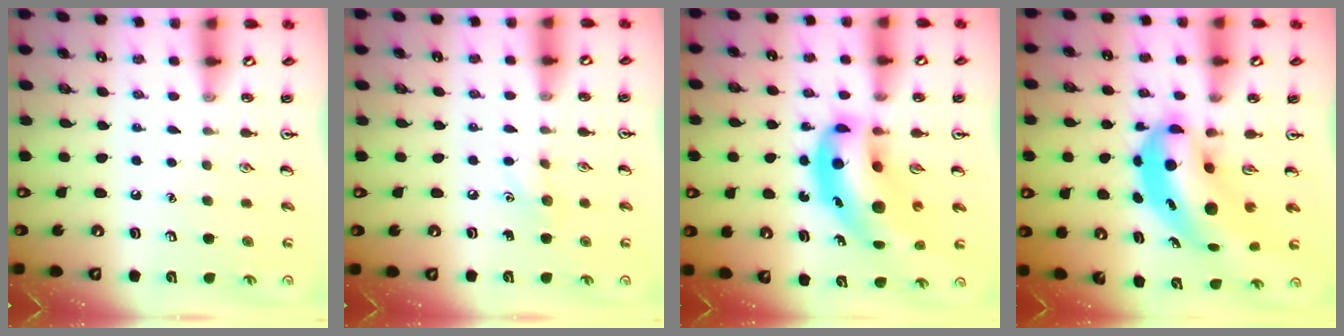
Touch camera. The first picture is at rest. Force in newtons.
{"total": 5.7, "press": 5.4, "slide": 1.8}
{"total": 15.4, "press": 14.8, "slide": 4.5}
{"total": 8.2, "press": 7.9, "slide": 2.1}